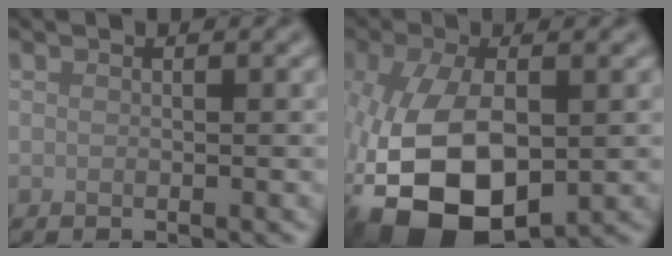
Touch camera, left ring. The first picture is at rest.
{"total": 12.6, "force": [-4.4, 6.7, 9.7], "torque": [-0.215, -0.038, -0.062]}